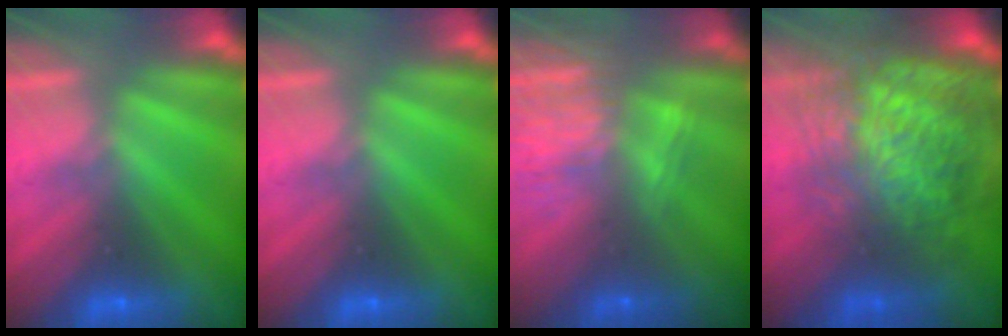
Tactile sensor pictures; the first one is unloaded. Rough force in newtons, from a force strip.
{"total": 0.0}
{"total": 8.4}
{"total": 7.8}